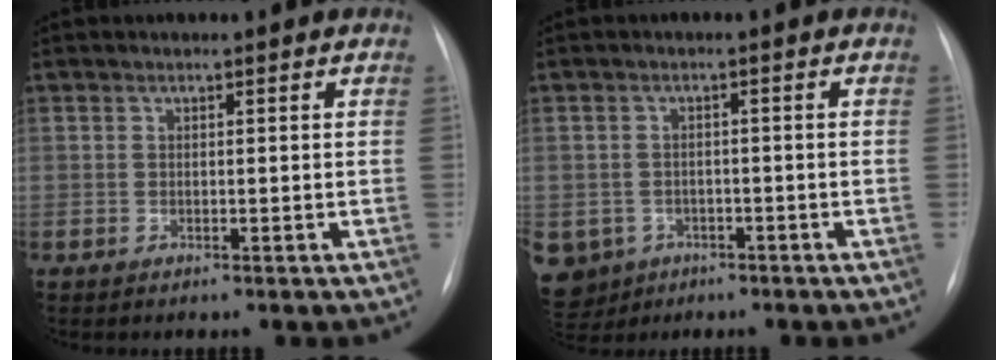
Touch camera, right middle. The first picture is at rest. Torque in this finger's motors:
{"motor_torque": [0.39, -0.32, 1.05, 0.19]}